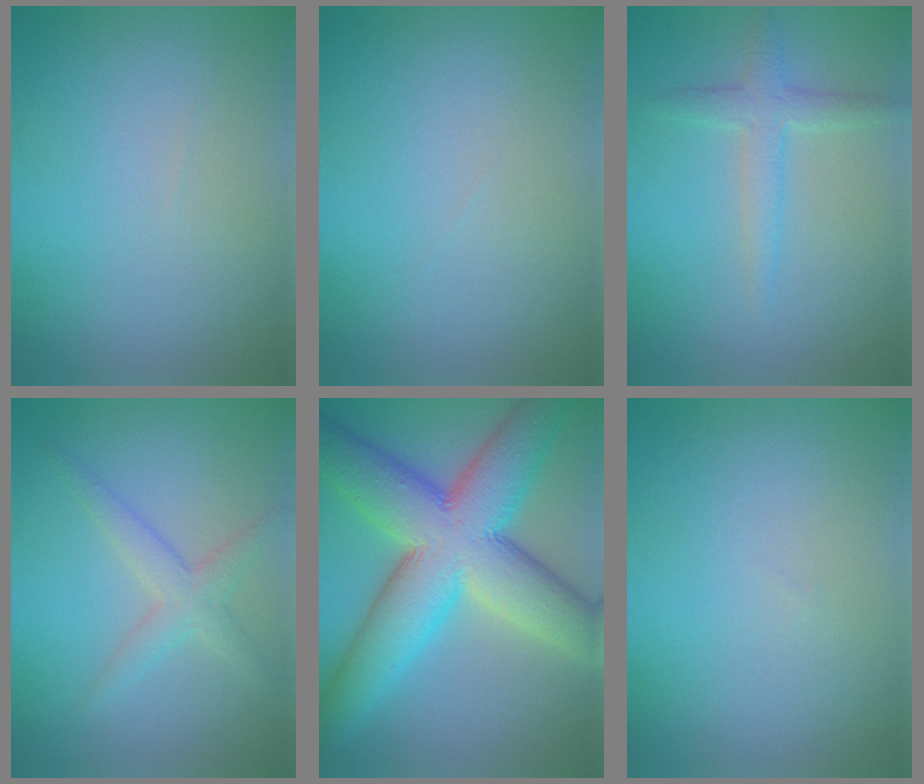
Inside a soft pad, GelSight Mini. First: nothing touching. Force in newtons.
{"total": 0.0}
{"total": 2.4, "press": 2.4, "slide": 0.2}
{"total": 2.5, "press": 2.5, "slide": 0.1}
{"total": 13.2, "press": 13.2, "slide": 0.7}
{"total": 0.0}